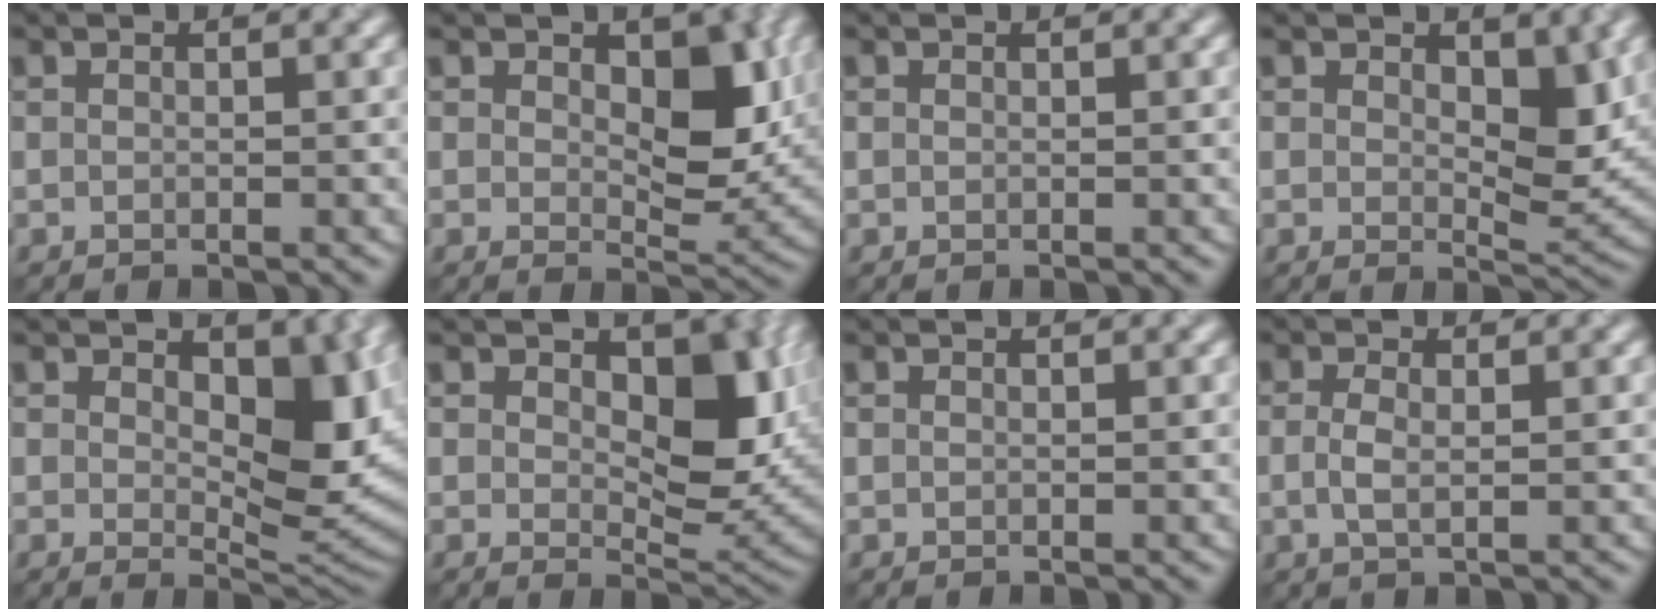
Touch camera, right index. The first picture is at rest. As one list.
[{"total": 5.5, "force": [1.4, 2.9, 4.5], "torque": [-0.061, -0.004, 0.032]}, {"total": 0.0}, {"total": 4.0, "force": [1.4, 1.7, 3.3], "torque": [-0.044, -0.005, 0.030]}, {"total": 6.6, "force": [1.9, 3.2, 5.4], "torque": [-0.080, -0.008, 0.036]}, {"total": 7.3, "force": [1.8, 3.8, 5.9], "torque": [-0.085, -0.008, 0.037]}, {"total": 0.0}, {"total": 1.3, "force": [-0.4, 0.3, 1.2], "torque": [-0.029, 0.004, -0.001]}]